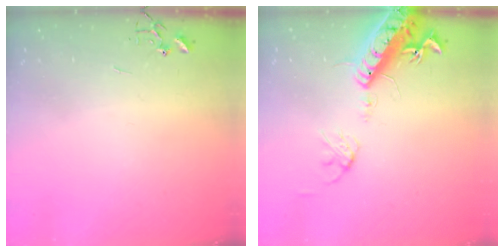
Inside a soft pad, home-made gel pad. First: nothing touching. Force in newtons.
{"total": 16.2, "press": 15.7, "slide": 3.7}